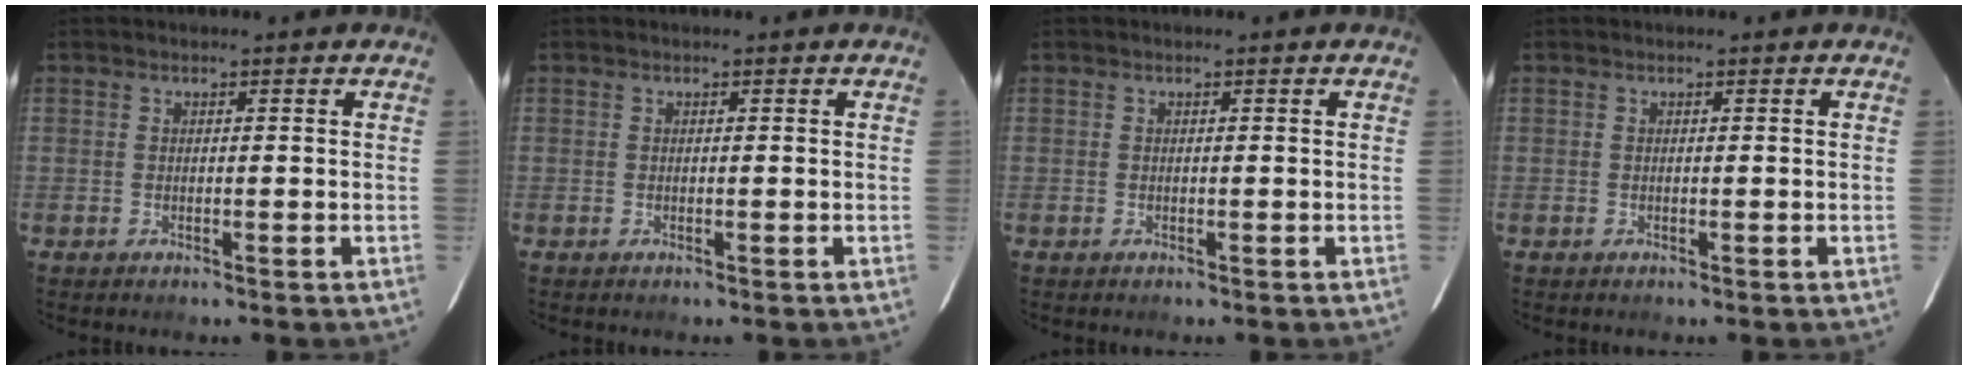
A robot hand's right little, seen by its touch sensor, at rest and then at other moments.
{"total": 0.0}
{"total": 0.0}
{"total": 0.0}